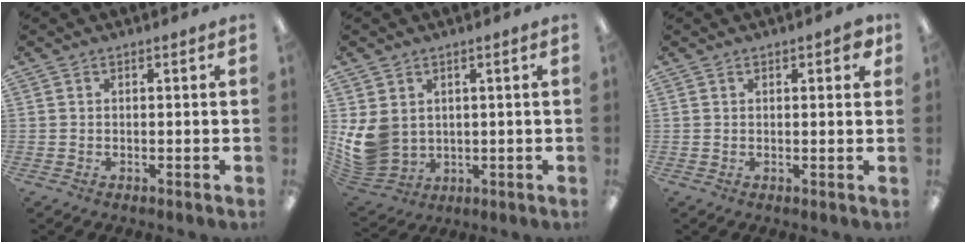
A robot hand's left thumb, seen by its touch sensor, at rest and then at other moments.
{"total": 9.0, "force": [1.5, 7.8, 4.3], "torque": [-0.113, -0.015, 0.036]}
{"total": 3.1, "force": [1.7, 1.2, 2.3], "torque": [-0.025, -0.006, 0.024]}